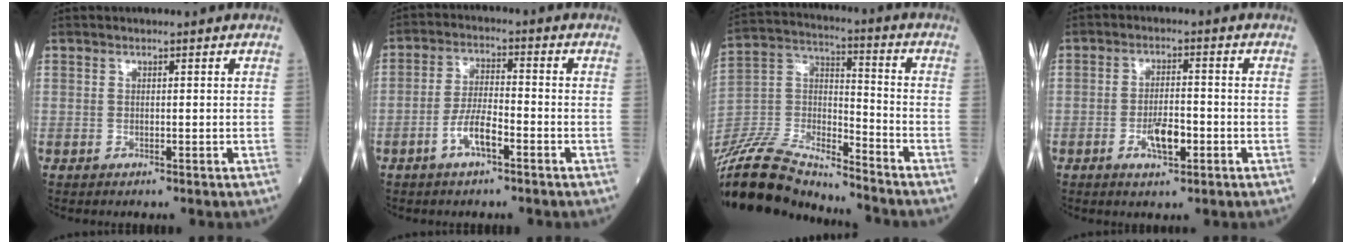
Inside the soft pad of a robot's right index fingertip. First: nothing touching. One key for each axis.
{"total": 5.6, "fx": -2.7, "fy": 1.5, "fz": 4.7, "tx": -0.092, "ty": 0.005, "tz": -0.053}
{"total": 19.9, "fx": -18.8, "fy": 2.6, "fz": 6.1, "tx": -0.135, "ty": 0.013, "tz": -0.338}
{"total": 5.0, "fx": -1.7, "fy": 1.5, "fz": 4.4, "tx": -0.082, "ty": -0.001, "tz": -0.028}